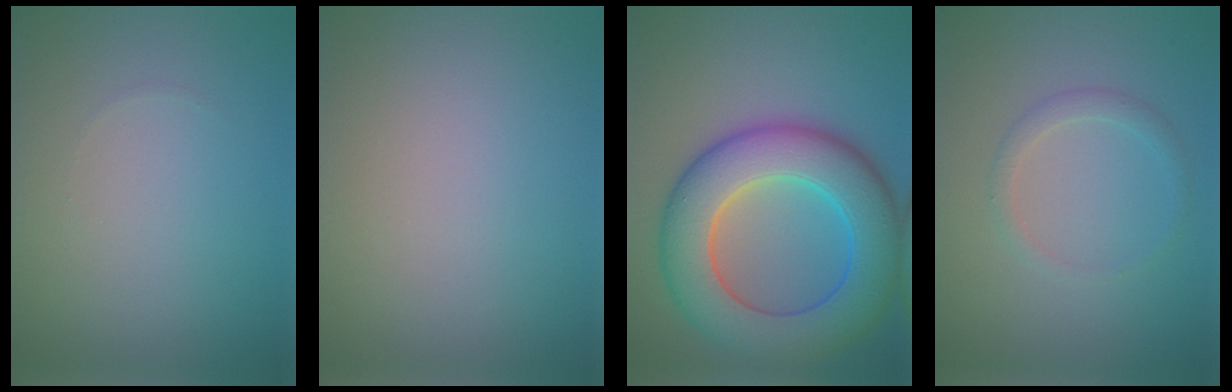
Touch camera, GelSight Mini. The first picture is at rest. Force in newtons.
{"total": 0.0}
{"total": 11.3, "press": 11.3, "slide": 0.3}
{"total": 1.5, "press": 1.5, "slide": 0.1}